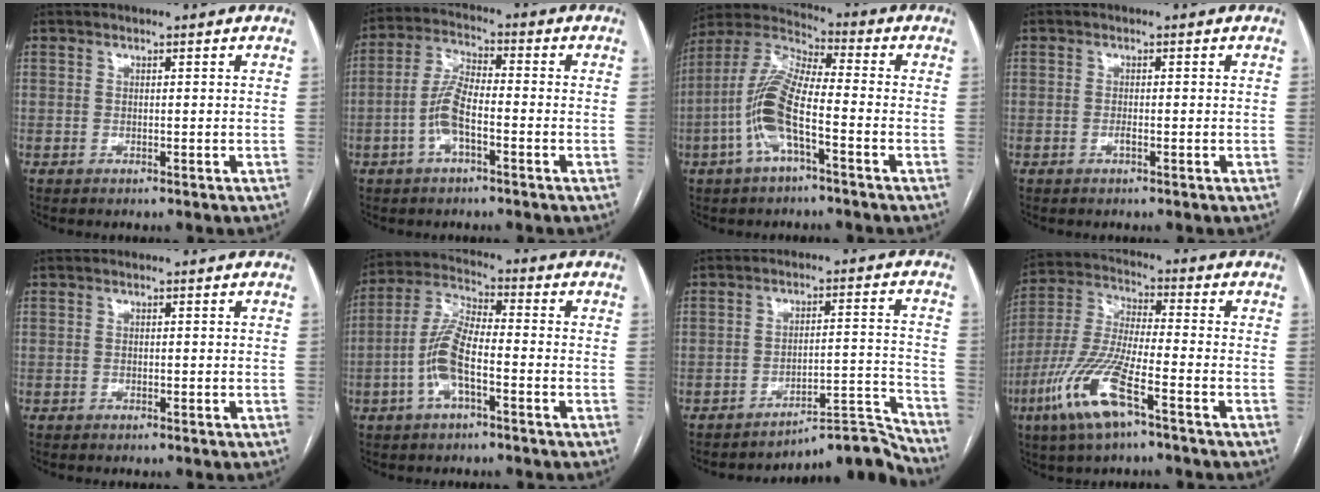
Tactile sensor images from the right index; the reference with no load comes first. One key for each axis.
{"total": 6.8, "fx": -2.3, "fy": 2.1, "fz": 6.0, "tx": -0.135, "ty": 0.012, "tz": -0.048}
{"total": 11.6, "fx": -3.8, "fy": 2.8, "fz": 10.6, "tx": -0.240, "ty": 0.013, "tz": -0.076}
{"total": 0.7, "fx": -0.4, "fy": 0.0, "fz": 0.6, "tx": -0.012, "ty": 0.000, "tz": -0.007}
{"total": 0.0}
{"total": 8.9, "fx": -2.8, "fy": 2.8, "fz": 8.0, "tx": -0.182, "ty": 0.012, "tz": -0.057}
{"total": 9.8, "fx": -9.8, "fy": -0.4, "fz": 0.6, "tx": 0.021, "ty": 0.055, "tz": -0.139}
{"total": 12.9, "fx": -6.5, "fy": 1.9, "fz": 11.0, "tx": -0.241, "ty": -0.016, "tz": -0.130}